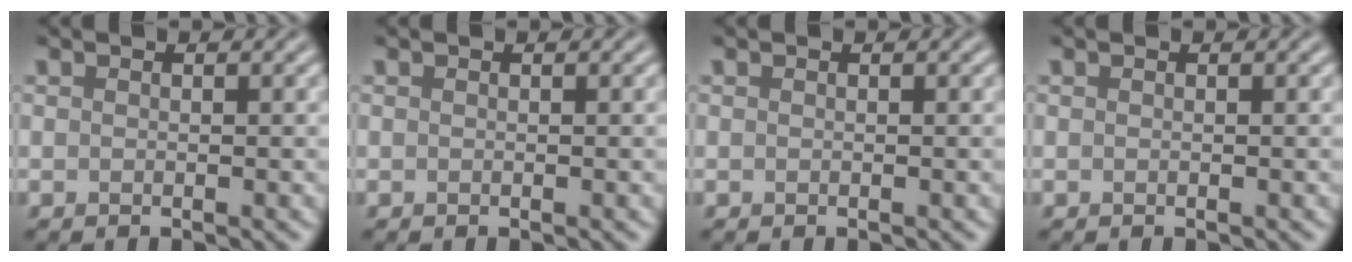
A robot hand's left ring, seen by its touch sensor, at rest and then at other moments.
{"total": 0.0}
{"total": 0.0}
{"total": 0.0}